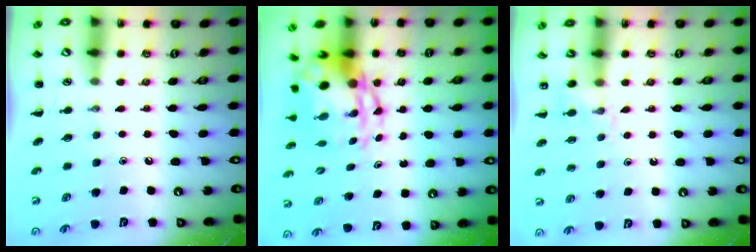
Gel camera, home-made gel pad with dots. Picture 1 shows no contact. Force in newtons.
{"total": 7.5, "press": 7.3, "slide": 2.0}
{"total": 3.8, "press": 3.7, "slide": 1.1}